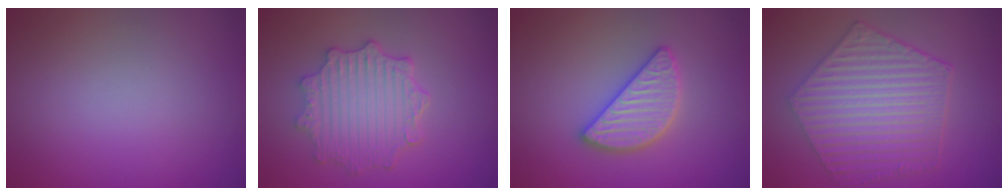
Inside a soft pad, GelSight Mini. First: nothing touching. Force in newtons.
{"total": 4.9, "press": 4.0, "slide": 2.8}
{"total": 3.3, "press": 3.3, "slide": 0.3}
{"total": 6.9, "press": 5.0, "slide": 4.8}